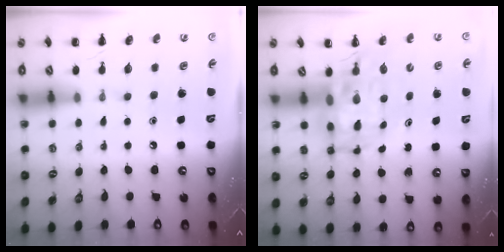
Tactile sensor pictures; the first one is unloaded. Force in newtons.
{"total": 8.8, "press": 8.4, "slide": 2.3}